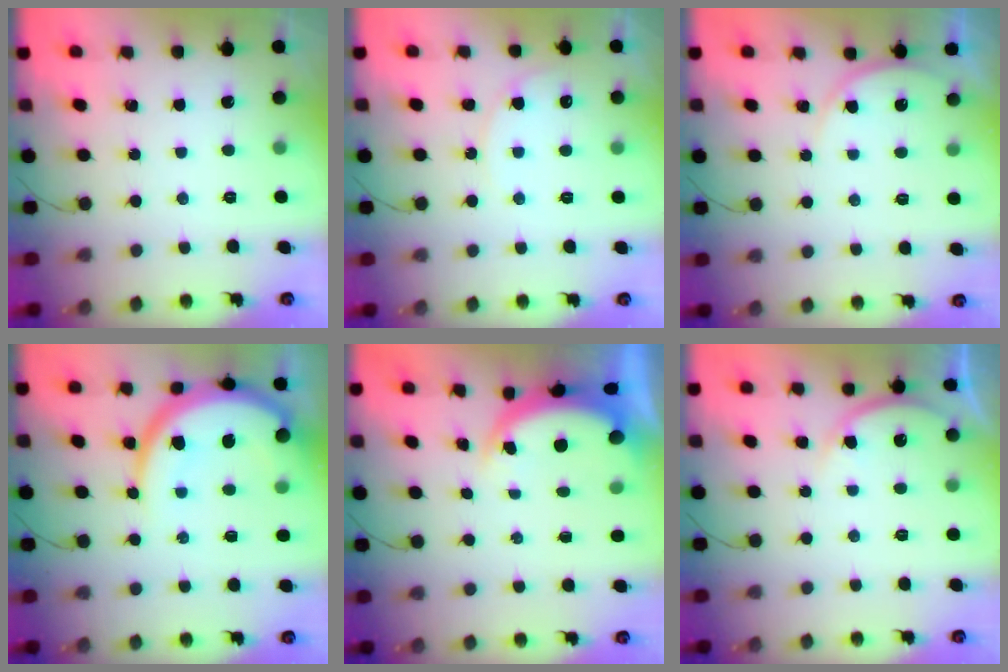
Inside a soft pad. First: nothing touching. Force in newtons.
{"total": 6.0, "press": 6.0, "slide": 0.4}
{"total": 4.7, "press": 4.6, "slide": 0.6}
{"total": 14.6, "press": 14.5, "slide": 1.6}
{"total": 4.6, "press": 4.4, "slide": 1.1}
{"total": 4.8, "press": 4.7, "slide": 0.6}